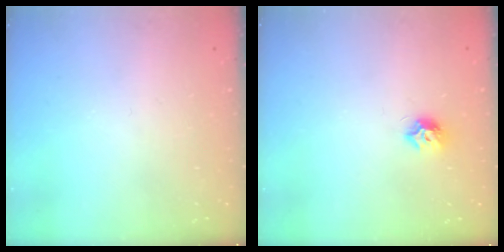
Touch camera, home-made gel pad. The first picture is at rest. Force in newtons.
{"total": 7.3, "press": 7.2, "slide": 0.9}